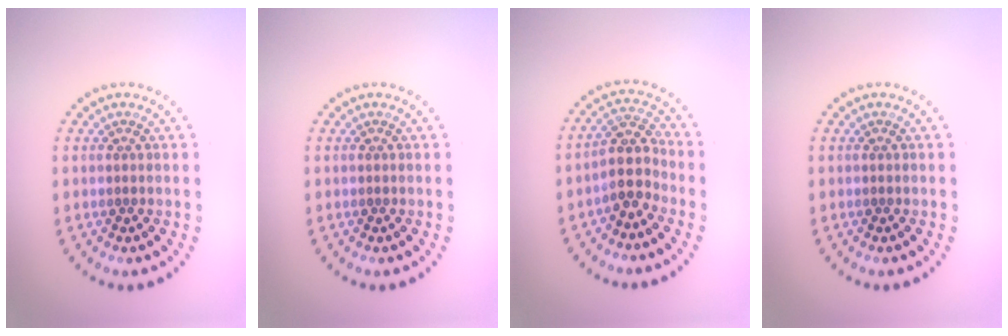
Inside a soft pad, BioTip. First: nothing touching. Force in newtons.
{"total": 0.0}
{"total": 3.4, "press": 2.8, "slide": 2.0}
{"total": 0.0}